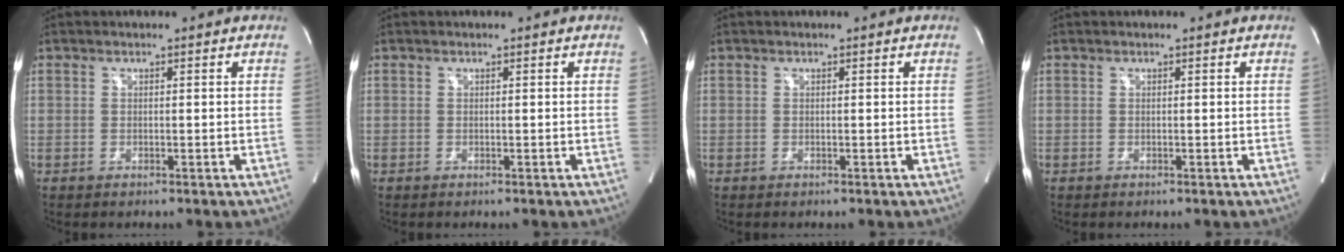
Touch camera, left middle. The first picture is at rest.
{"total": 0.0}
{"total": 0.0}
{"total": 0.0}